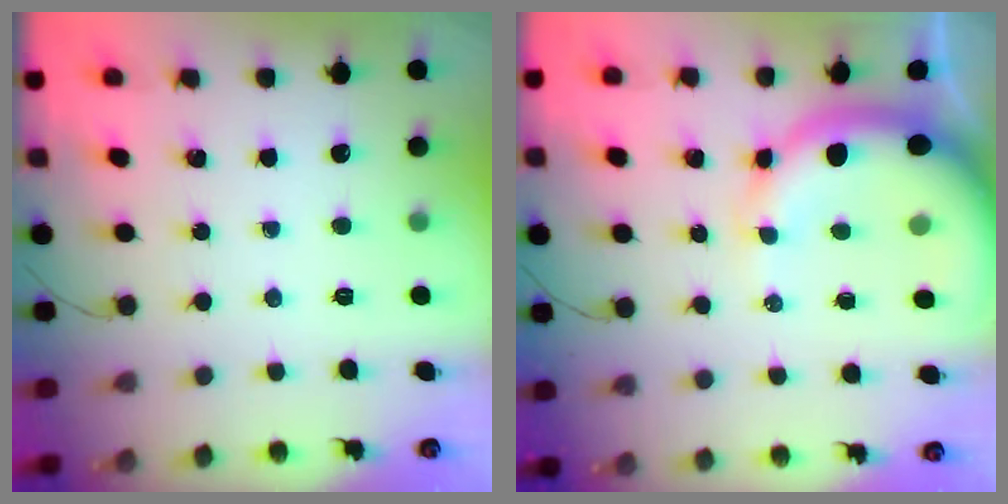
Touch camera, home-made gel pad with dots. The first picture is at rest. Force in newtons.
{"total": 11.6, "press": 11.4, "slide": 2.2}